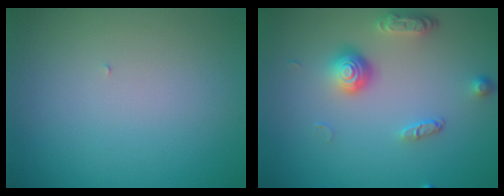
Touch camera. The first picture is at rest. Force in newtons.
{"total": 3.7, "press": 2.8, "slide": 2.5}